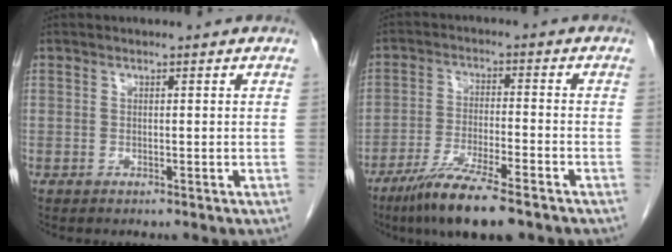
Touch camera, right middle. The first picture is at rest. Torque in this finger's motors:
{"motor_torque": [0.40, -0.40, 0.31, 0.08]}